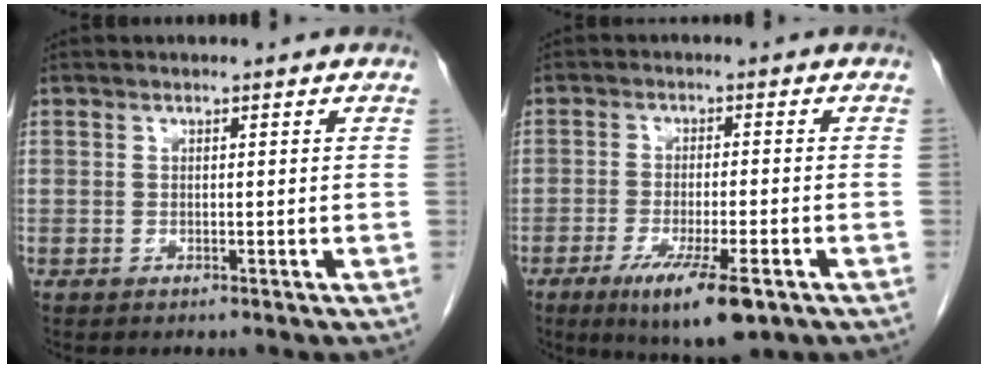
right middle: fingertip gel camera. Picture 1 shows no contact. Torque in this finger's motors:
{"motor_torque": [1.73, -0.41, 0.71, 0.20]}